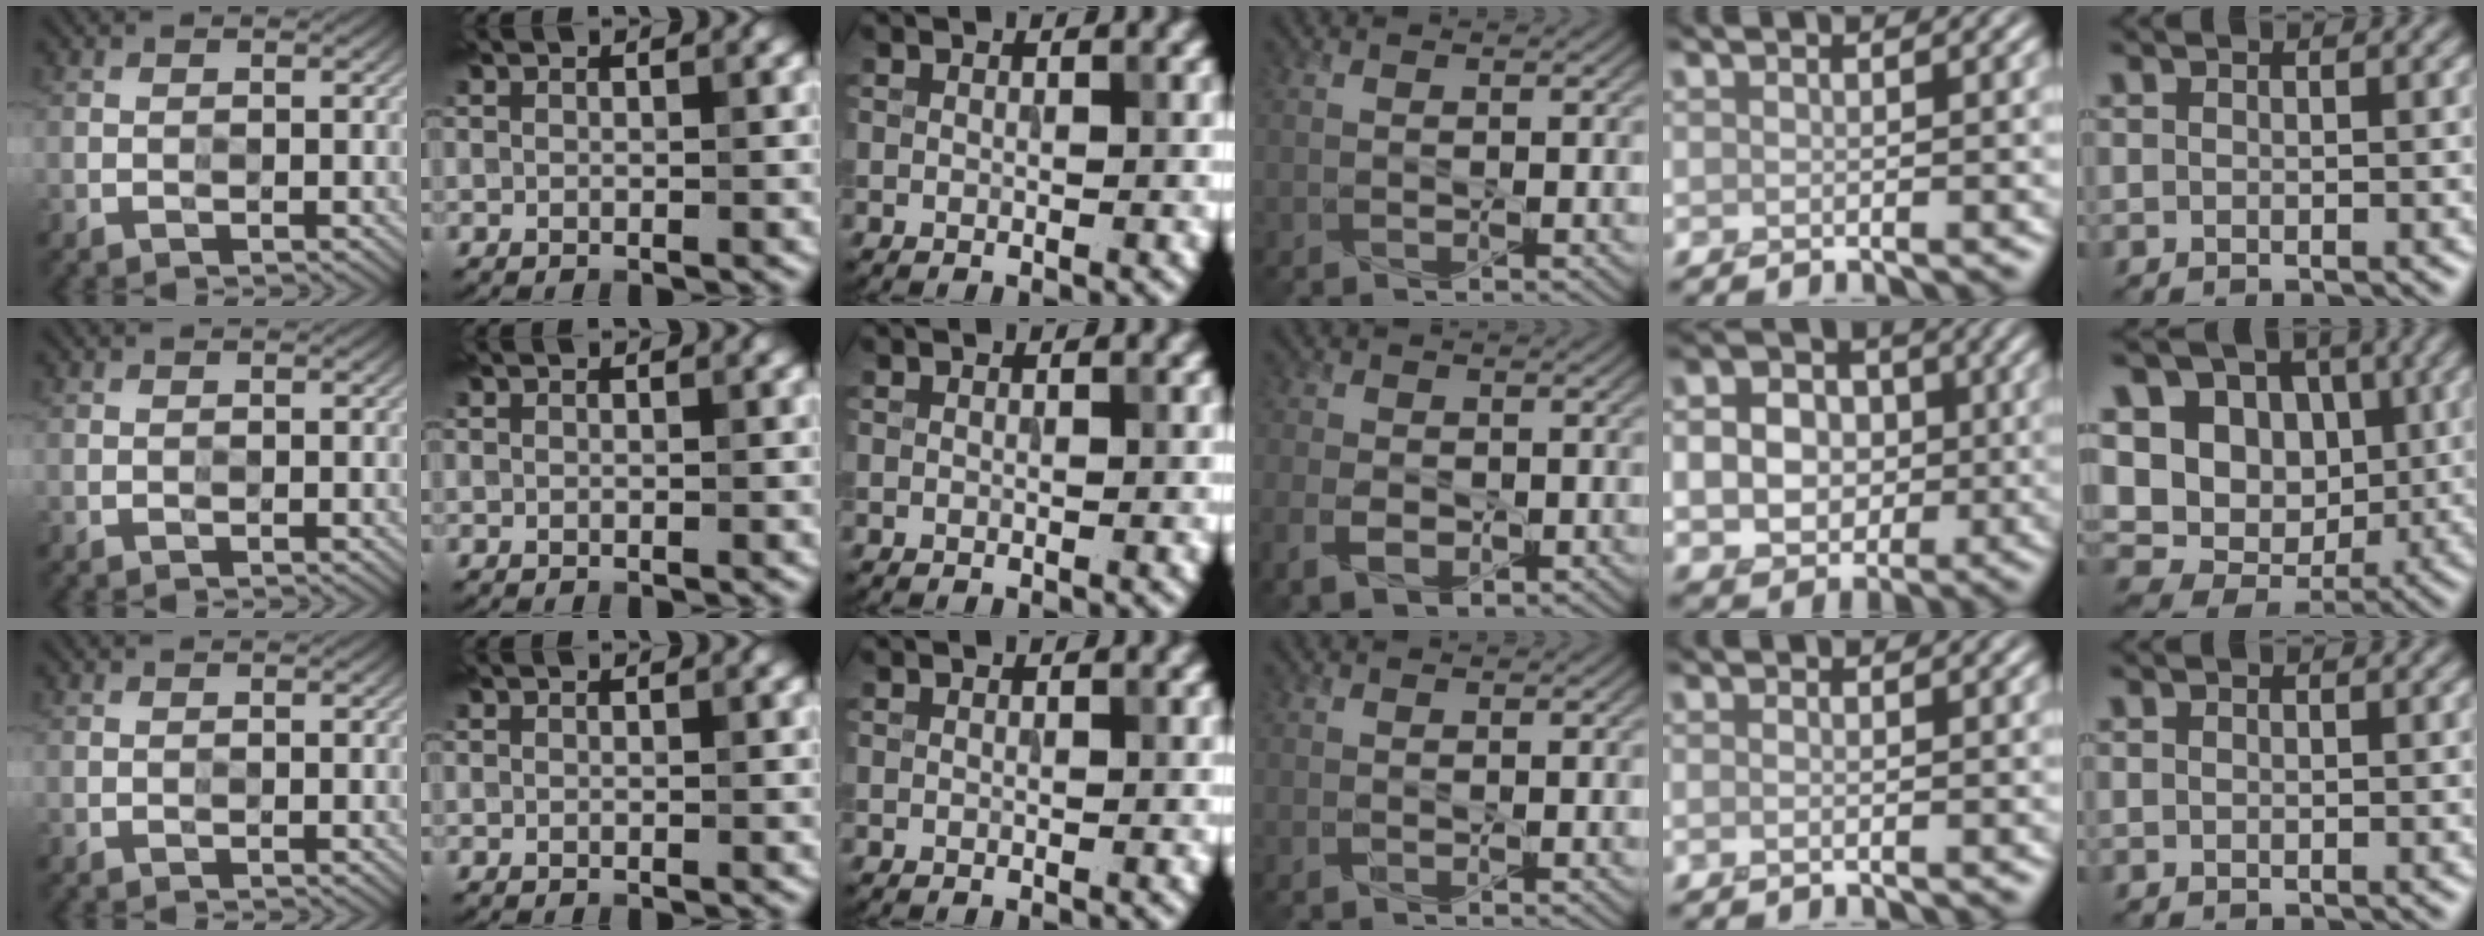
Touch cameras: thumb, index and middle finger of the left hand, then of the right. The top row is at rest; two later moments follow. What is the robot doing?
{"motion": "press", "object": "memory foam"}